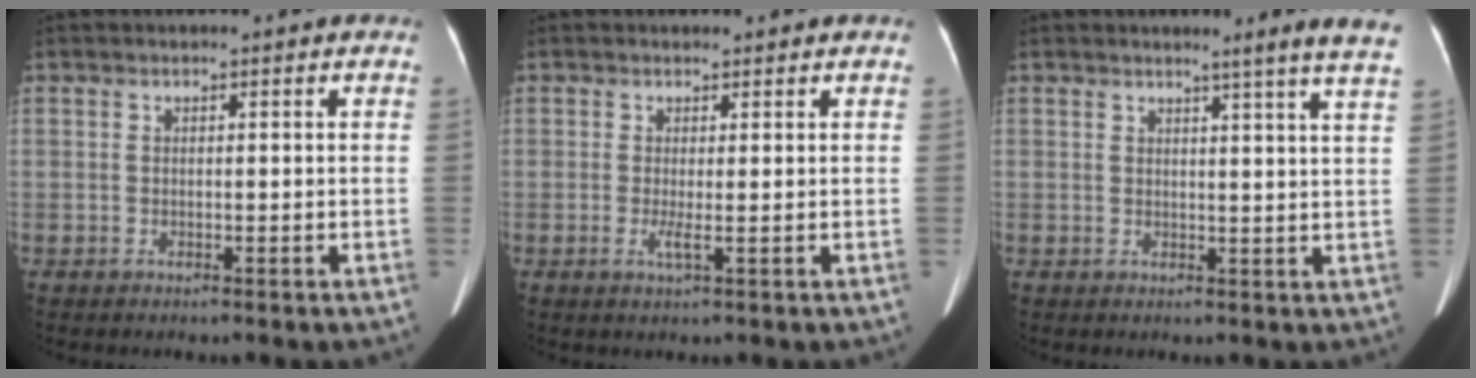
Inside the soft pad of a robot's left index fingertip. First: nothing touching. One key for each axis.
{"total": 1.7, "fx": 0.3, "fy": 0.1, "fz": 1.7, "tx": -0.038, "ty": 0.002, "tz": 0.007}
{"total": 6.1, "fx": 5.0, "fy": -1.4, "fz": 3.2, "tx": -0.040, "ty": -0.019, "tz": 0.043}